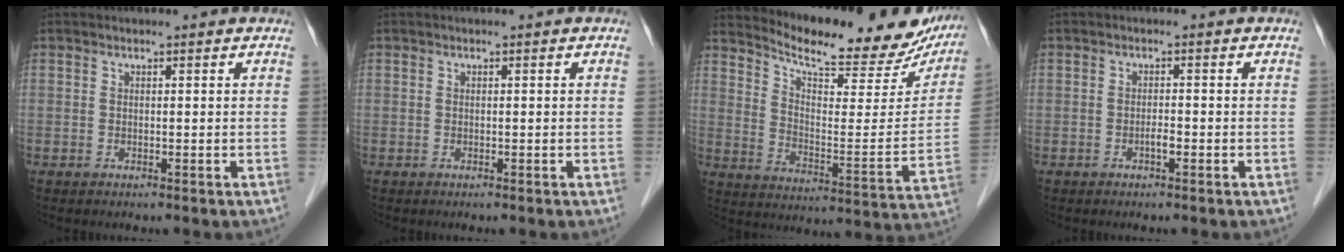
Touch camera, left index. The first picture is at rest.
{"total": 0.0}
{"total": 22.3, "force": [20.4, 4.8, 7.8], "torque": [-0.112, -0.044, 0.268]}
{"total": 1.0, "force": [-0.6, 0.1, 0.8], "torque": [-0.016, 0.002, -0.011]}